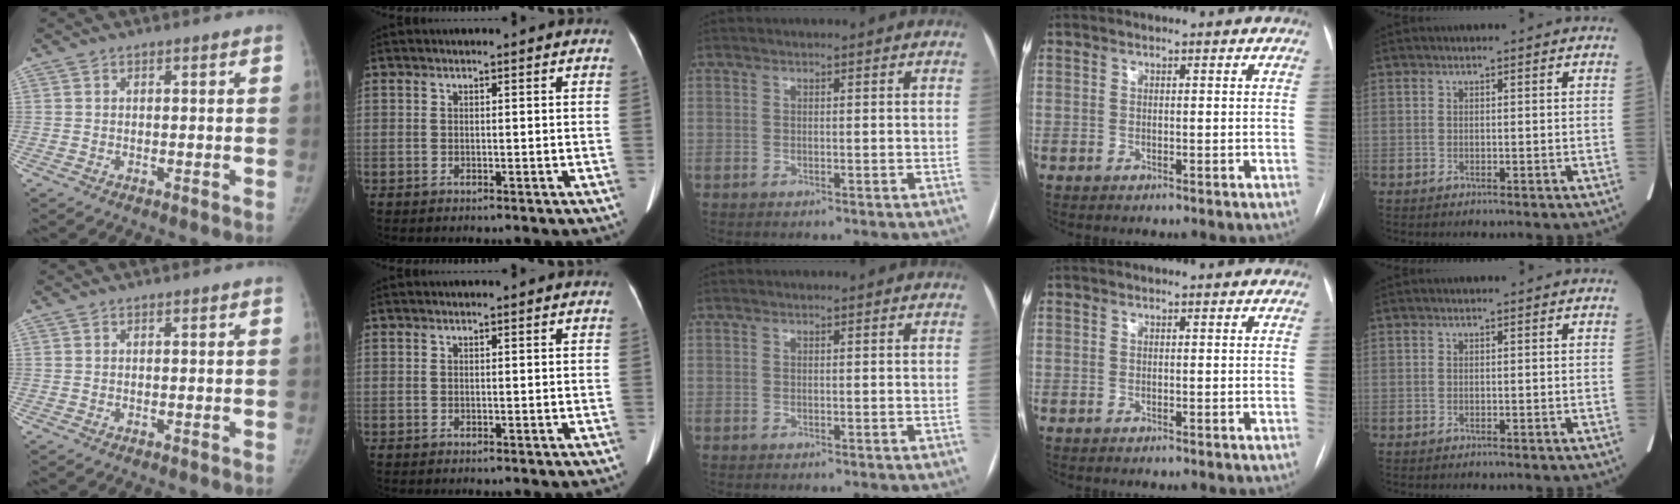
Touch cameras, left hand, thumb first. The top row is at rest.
{}